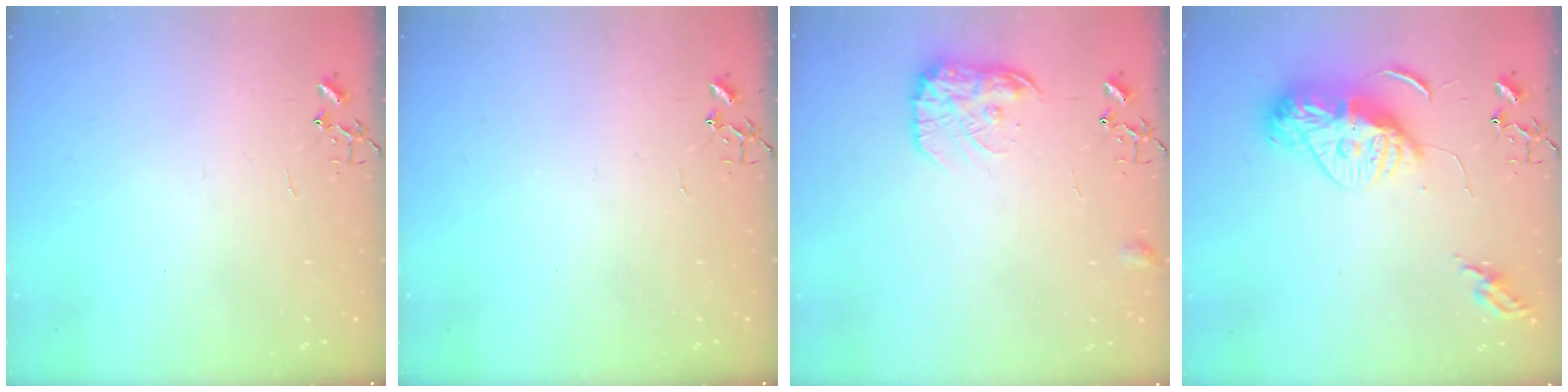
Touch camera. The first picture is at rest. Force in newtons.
{"total": 0.0}
{"total": 13.2, "press": 13.2, "slide": 0.8}
{"total": 12.7, "press": 12.7, "slide": 1.2}